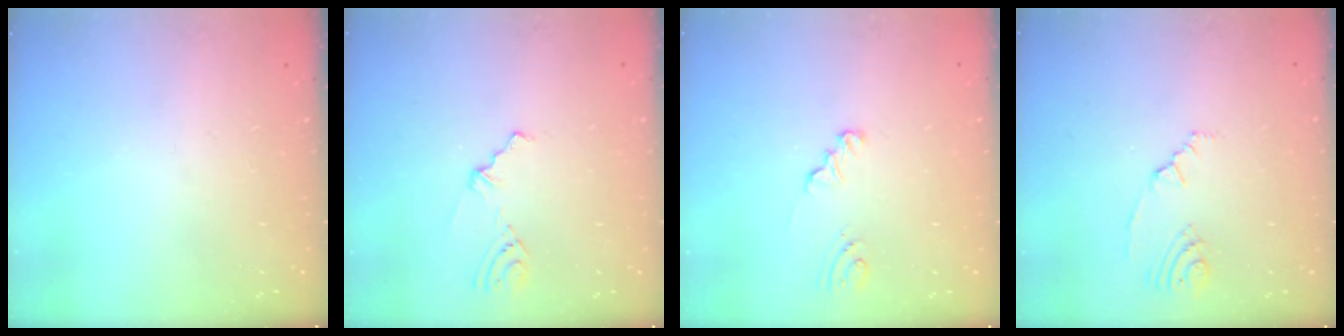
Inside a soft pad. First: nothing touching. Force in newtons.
{"total": 2.1, "press": 1.1, "slide": 1.8}
{"total": 2.1, "press": 2.1, "slide": 0.2}
{"total": 2.8, "press": 2.0, "slide": 2.0}